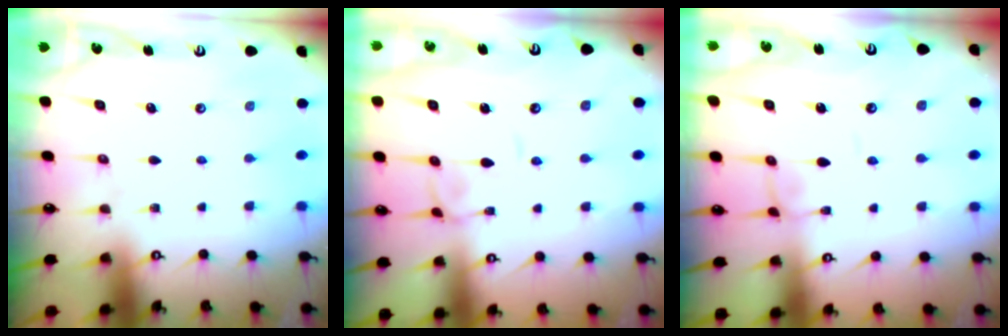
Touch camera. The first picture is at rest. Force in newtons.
{"total": 3.3, "press": 3.3, "slide": 0.1}
{"total": 2.9, "press": 2.9, "slide": 0.2}